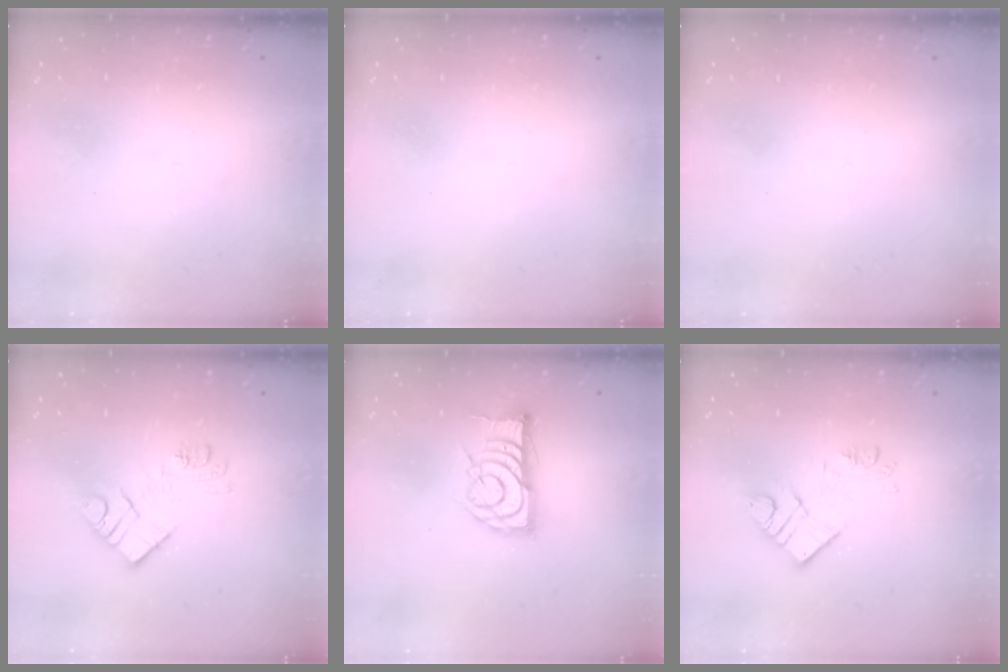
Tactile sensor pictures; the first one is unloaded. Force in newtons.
{"total": 0.0}
{"total": 1.7, "press": 1.7, "slide": 0.1}
{"total": 11.0, "press": 11.0, "slide": 0.6}
{"total": 13.1, "press": 13.1, "slide": 0.5}
{"total": 10.5, "press": 10.5, "slide": 0.7}